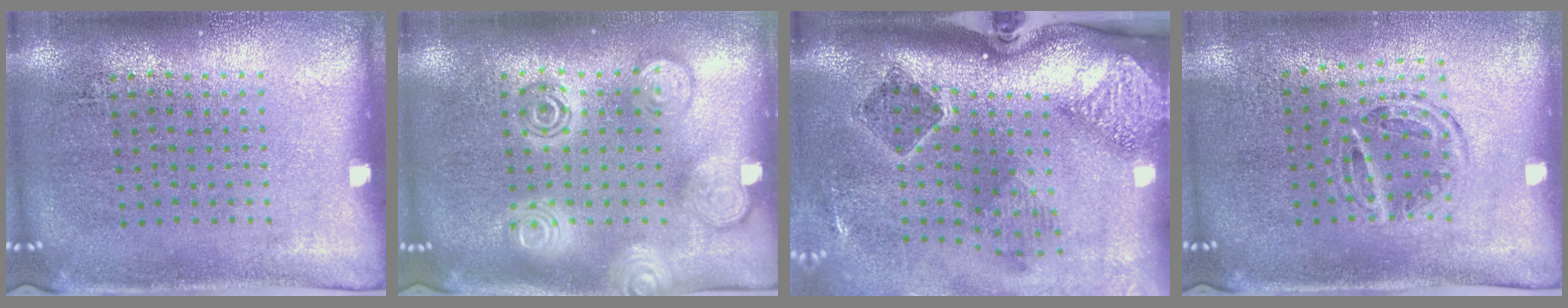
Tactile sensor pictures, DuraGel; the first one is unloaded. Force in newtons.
{"total": 2.8, "press": 2.8, "slide": 0.4}
{"total": 2.8, "press": 1.9, "slide": 2.1}
{"total": 1.0, "press": 1.0, "slide": 0.2}